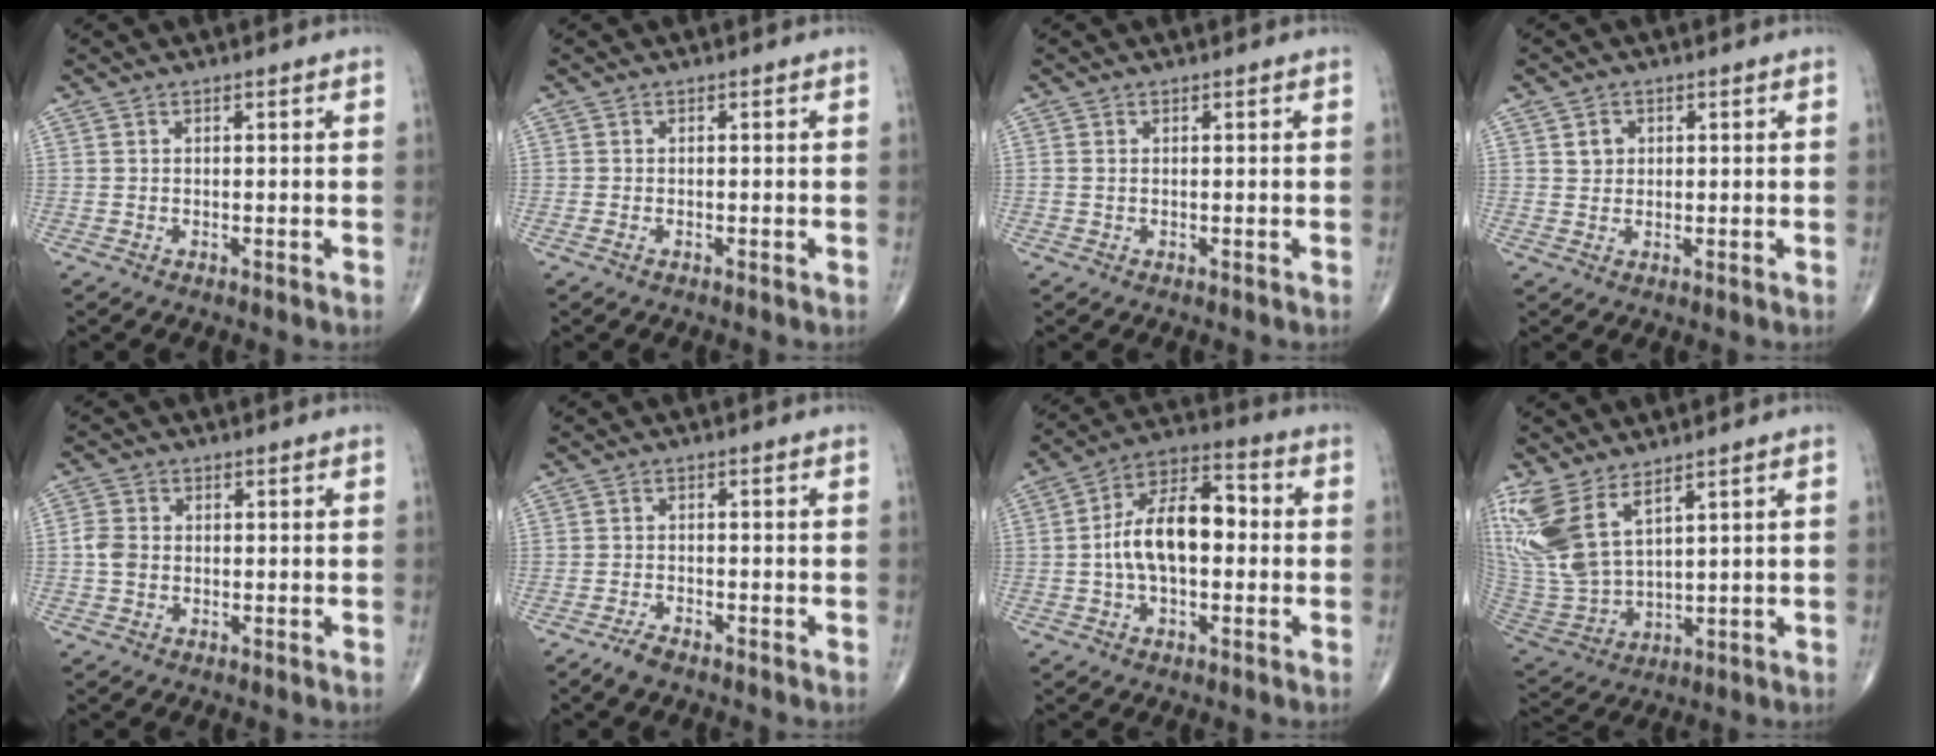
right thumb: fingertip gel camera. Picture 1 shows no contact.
{"total": 0.7, "force": [-0.4, 0.3, 0.5], "torque": [-0.012, -0.002, -0.008]}
{"total": 0.6, "force": [0.0, 0.4, 0.4], "torque": [-0.011, 0.003, 0.004]}
{"total": 2.4, "force": [0.8, 2.1, 1.0], "torque": [-0.004, -0.003, 0.012]}
{"total": 3.5, "force": [-0.3, 2.9, 1.9], "torque": [-0.031, 0.009, -0.010]}
{"total": 2.6, "force": [-2.2, 0.8, 1.2], "torque": [-0.030, 0.006, -0.041]}
{"total": 14.0, "force": [-0.4, 7.6, 11.7], "torque": [-0.193, 0.037, -0.018]}
{"total": 14.4, "force": [7.9, 6.6, 10.0], "torque": [-0.224, -0.034, 0.182]}